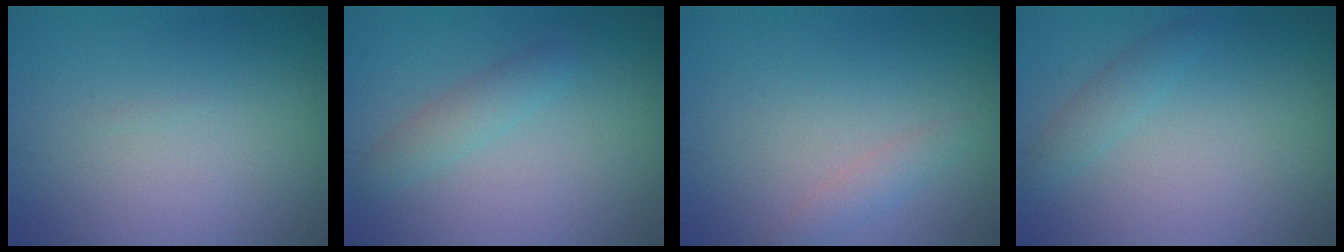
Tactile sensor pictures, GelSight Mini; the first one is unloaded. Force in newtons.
{"total": 1.8, "press": 1.8, "slide": 0.1}
{"total": 1.3, "press": 1.3, "slide": 0.1}
{"total": 1.4, "press": 1.4, "slide": 0.1}